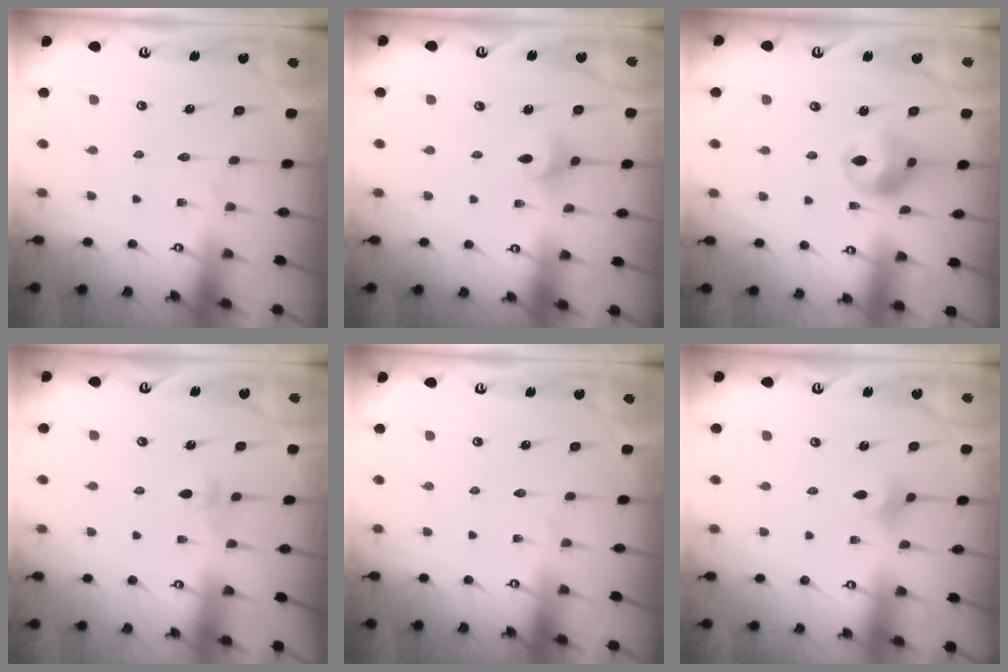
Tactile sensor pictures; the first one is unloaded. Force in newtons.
{"total": 3.3, "press": 3.2, "slide": 0.5}
{"total": 10.5, "press": 10.4, "slide": 1.3}
{"total": 2.8, "press": 2.7, "slide": 0.8}
{"total": 0.0}
{"total": 2.8, "press": 2.7, "slide": 0.6}